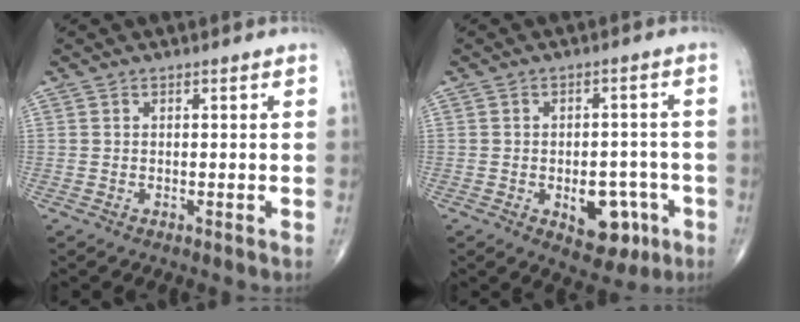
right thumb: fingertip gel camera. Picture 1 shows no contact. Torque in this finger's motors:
{"motor_torque": [2.68, 1.82, 0.85, -0.17, 0.15]}